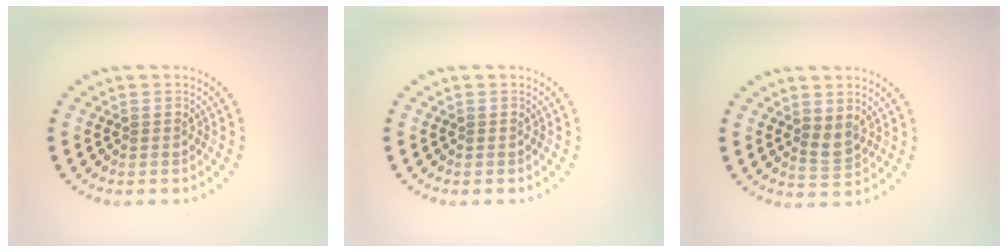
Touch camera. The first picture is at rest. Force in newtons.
{"total": 0.0}
{"total": 1.6, "press": 1.4, "slide": 0.9}